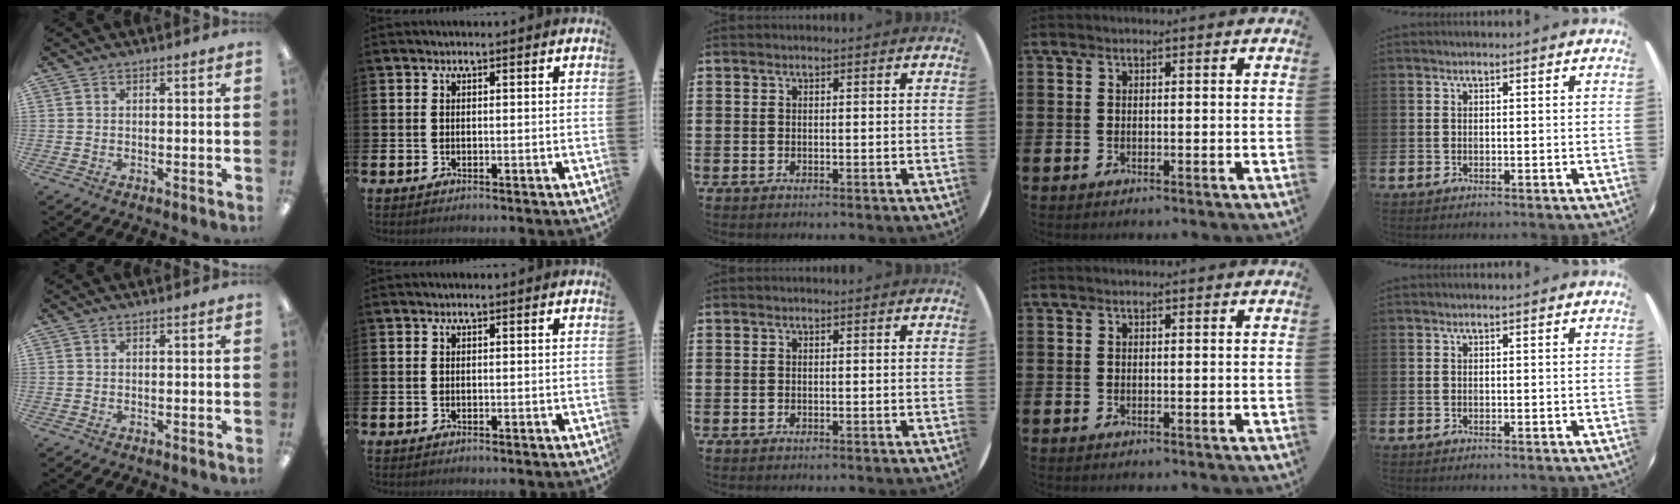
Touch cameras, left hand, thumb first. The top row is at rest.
{}